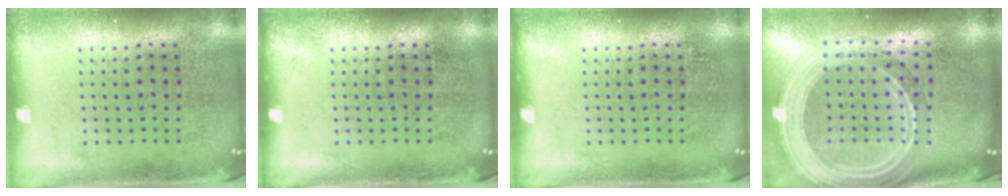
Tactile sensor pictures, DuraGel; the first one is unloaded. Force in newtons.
{"total": 0.0}
{"total": 0.0}
{"total": 2.8, "press": 2.4, "slide": 1.6}